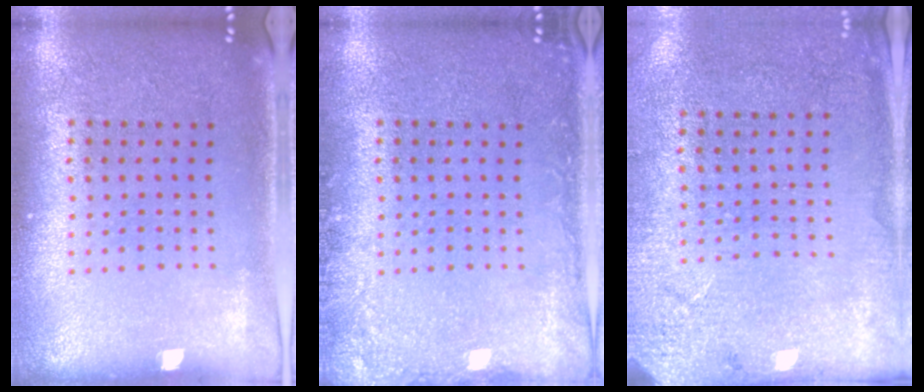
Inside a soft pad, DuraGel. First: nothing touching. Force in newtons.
{"total": 1.7, "press": 1.7, "slide": 0.3}
{"total": 2.6, "press": 2.3, "slide": 1.0}